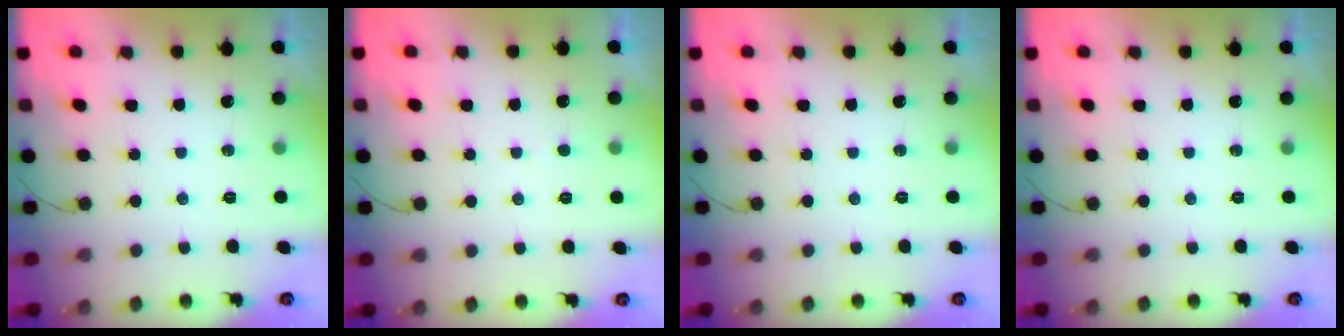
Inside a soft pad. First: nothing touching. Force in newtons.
{"total": 1.9, "press": 1.9, "slide": 0.3}
{"total": 0.0}
{"total": 0.0}